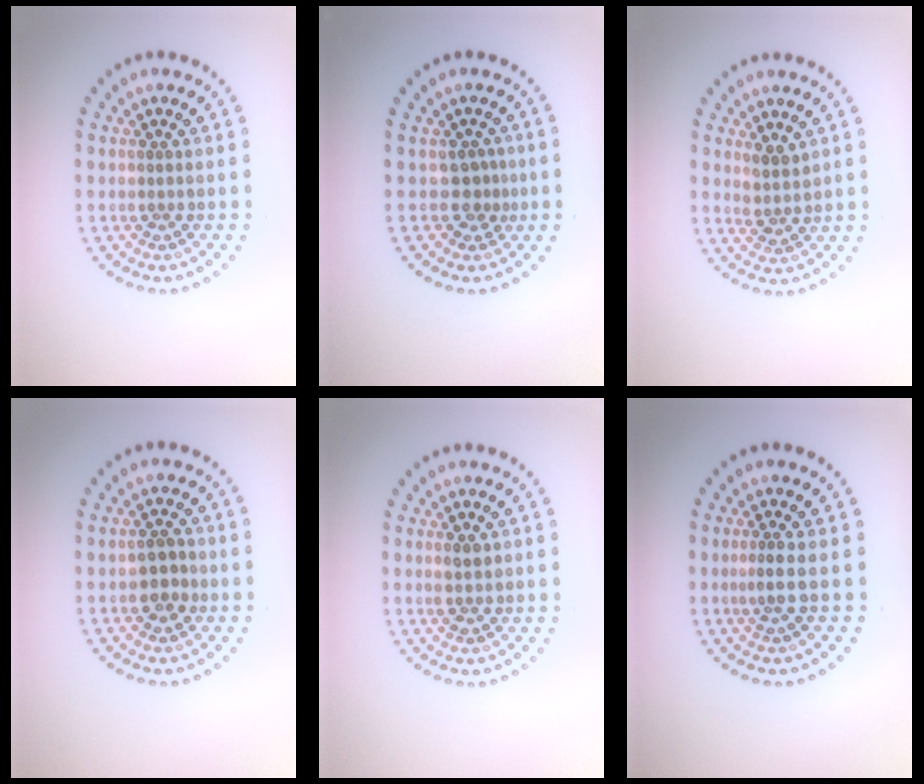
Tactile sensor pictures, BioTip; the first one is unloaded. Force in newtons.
{"total": 1.7, "press": 1.3, "slide": 1.2}
{"total": 1.8, "press": 1.4, "slide": 1.1}
{"total": 2.3, "press": 2.3, "slide": 0.5}
{"total": 1.5, "press": 1.5, "slide": 0.2}
{"total": 1.7, "press": 1.2, "slide": 1.1}